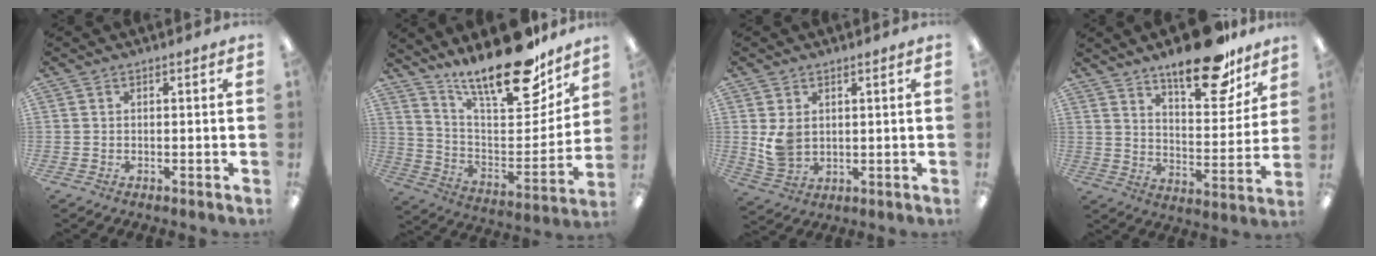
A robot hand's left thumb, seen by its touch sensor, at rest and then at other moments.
{"total": 22.5, "force": [17.9, 6.5, 12.1], "torque": [-0.191, -0.128, 0.303]}
{"total": 5.8, "force": [1.7, 4.3, 3.5], "torque": [-0.067, 0.000, 0.035]}
{"total": 18.8, "force": [13.9, 6.9, 10.6], "torque": [-0.149, -0.083, 0.228]}